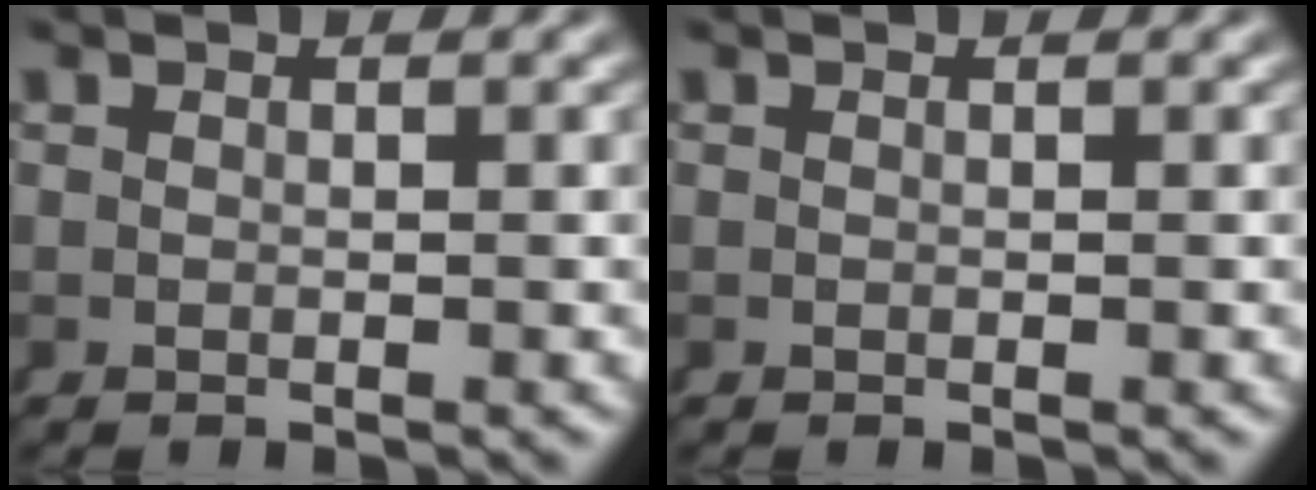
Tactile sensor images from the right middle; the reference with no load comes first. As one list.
[{"total": 0.0}]